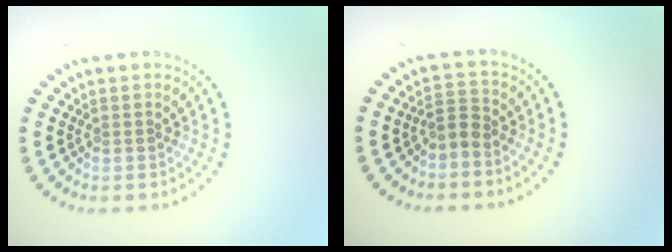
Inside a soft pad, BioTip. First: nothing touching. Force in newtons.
{"total": 1.9, "press": 1.3, "slide": 1.4}